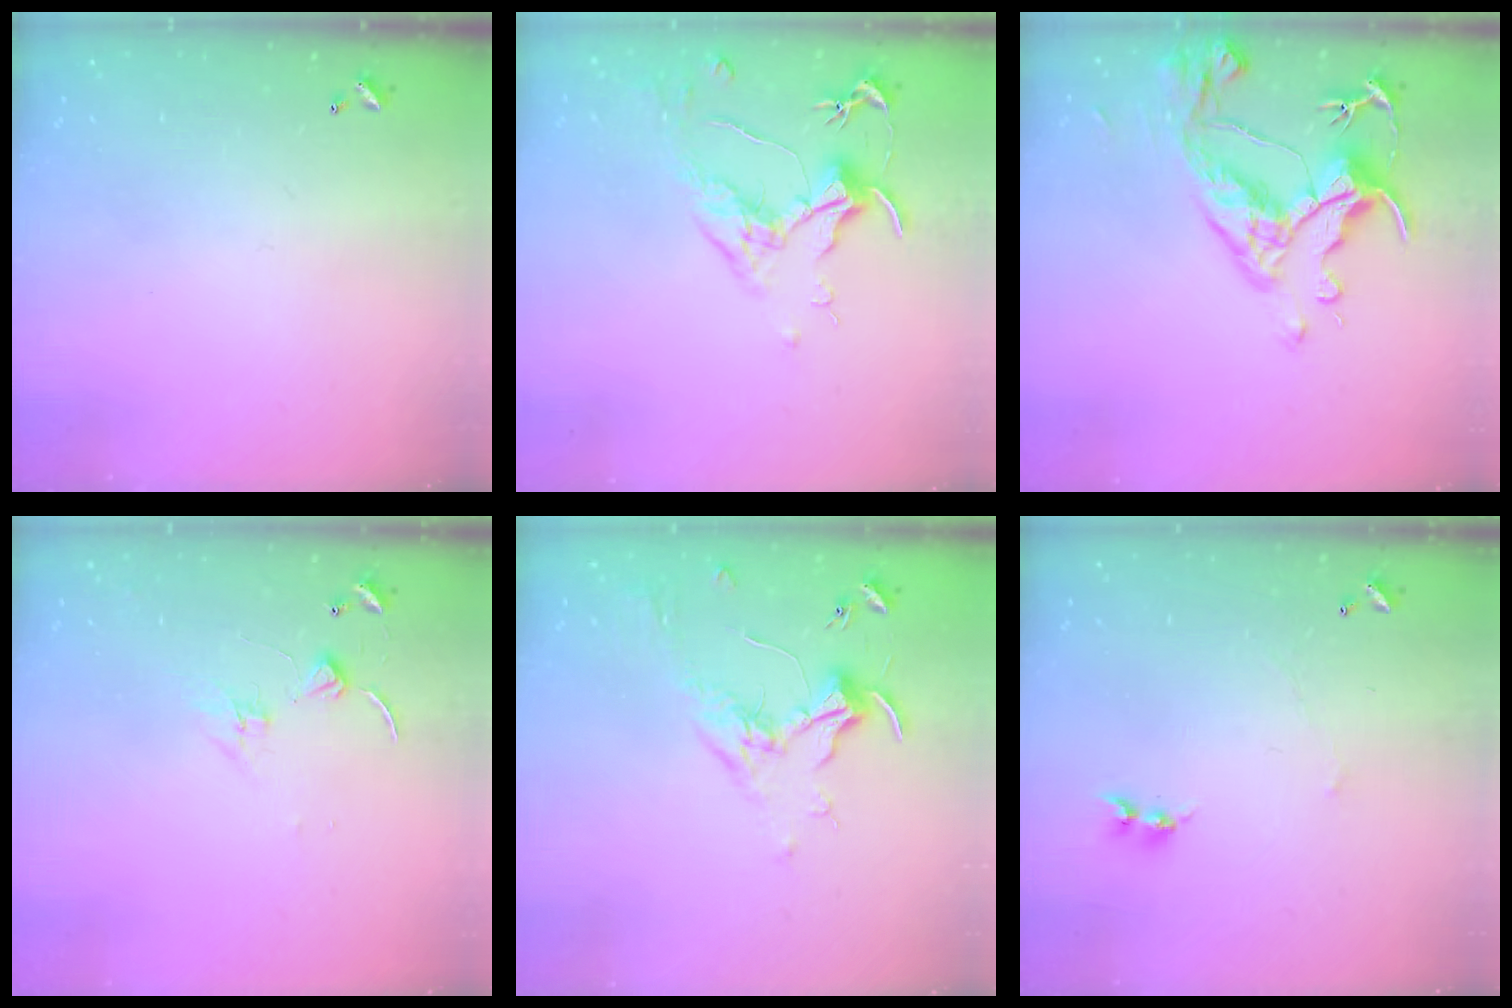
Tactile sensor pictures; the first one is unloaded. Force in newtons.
{"total": 1.6, "press": 1.4, "slide": 0.9}
{"total": 9.1, "press": 9.0, "slide": 1.6}
{"total": 0.6, "press": 0.5, "slide": 0.3}
{"total": 1.7, "press": 1.5, "slide": 0.9}
{"total": 1.4, "press": 1.3, "slide": 0.4}